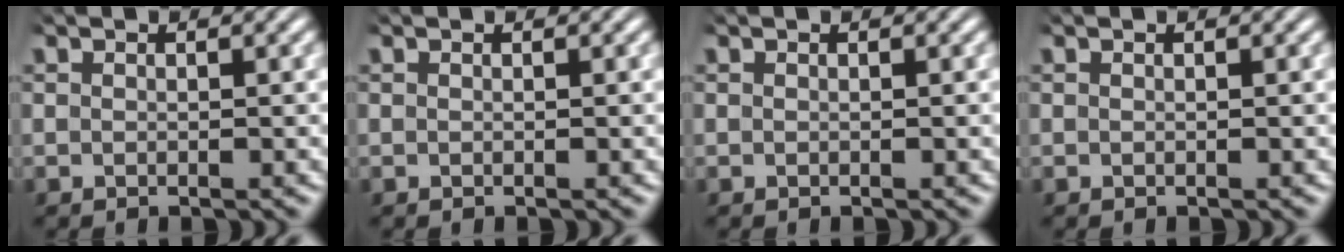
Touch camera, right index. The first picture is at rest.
{"total": 0.0}
{"total": 0.0}
{"total": 0.0}